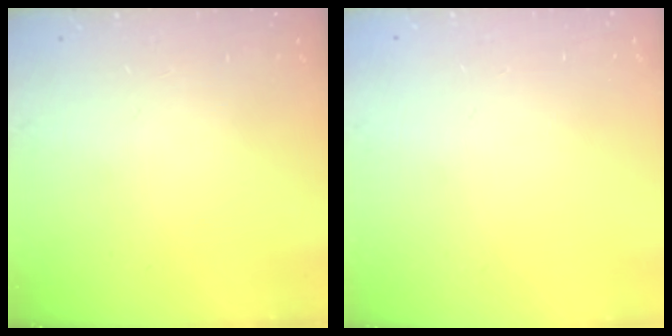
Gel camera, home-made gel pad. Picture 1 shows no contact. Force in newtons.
{"total": 0.0}